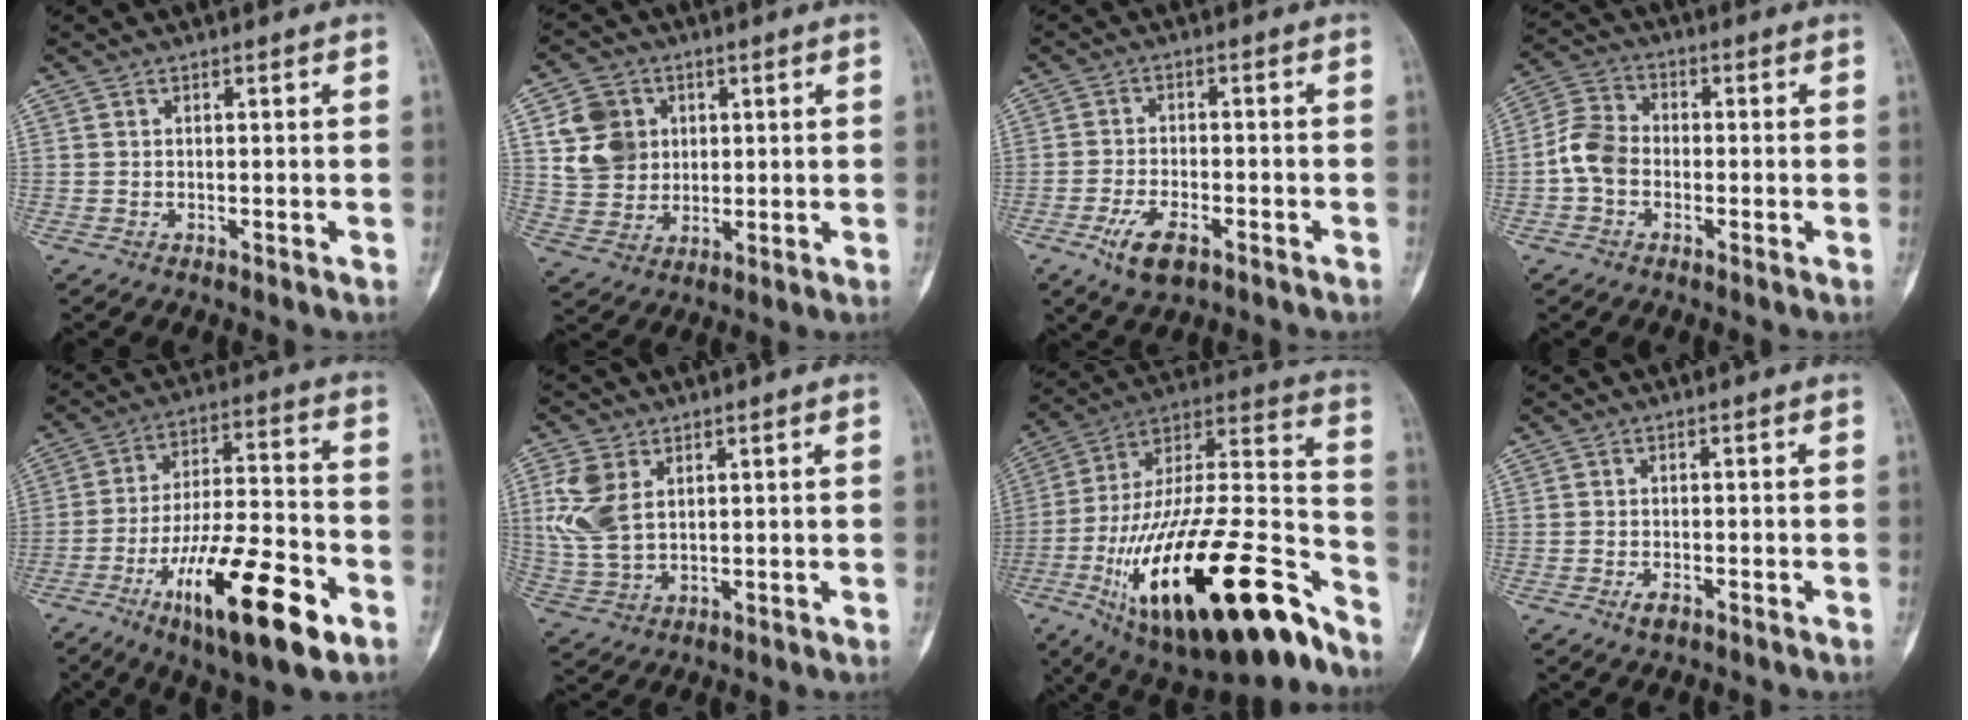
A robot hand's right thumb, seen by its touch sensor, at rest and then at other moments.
{"total": 10.1, "force": [2.4, 8.8, 4.3], "torque": [-0.048, -0.003, 0.049]}
{"total": 6.6, "force": [-3.5, 3.0, 4.7], "torque": [-0.089, 0.012, -0.059]}
{"total": 6.9, "force": [-1.5, 5.2, 4.2], "torque": [-0.076, 0.023, -0.043]}
{"total": 21.6, "force": [-10.2, 6.4, 17.9], "torque": [-0.300, 0.048, -0.163]}
{"total": 8.7, "force": [2.4, 5.6, 6.2], "torque": [-0.135, -0.003, 0.057]}
{"total": 35.9, "force": [-17.9, 12.7, 28.5], "torque": [-0.460, 0.064, -0.290]}
{"total": 2.1, "force": [-1.2, 0.9, 1.4], "torque": [-0.027, 0.005, -0.021]}